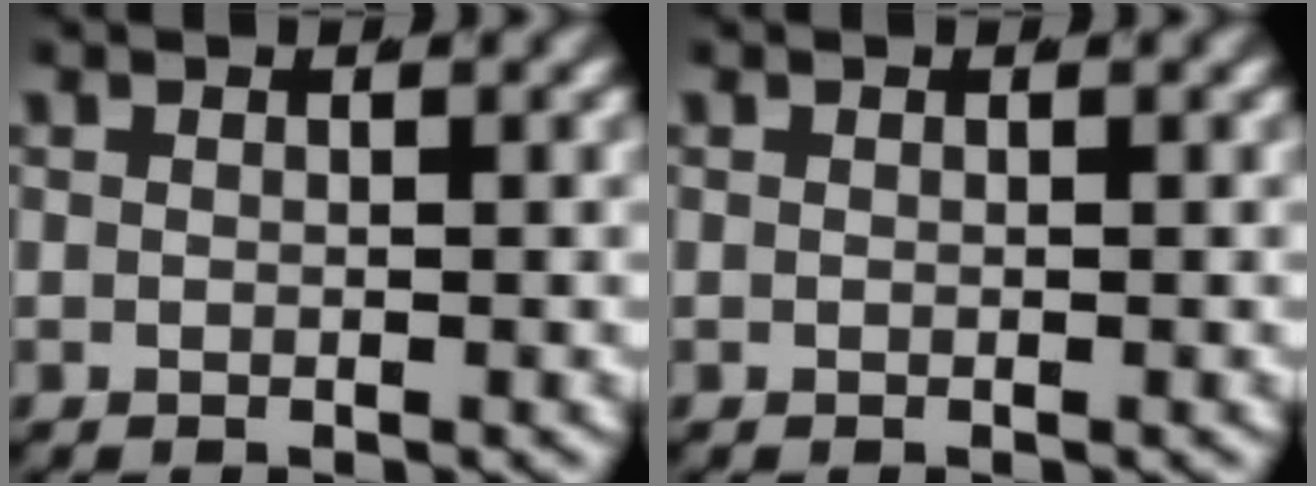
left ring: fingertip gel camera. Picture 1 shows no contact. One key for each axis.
{"total": 0.0}